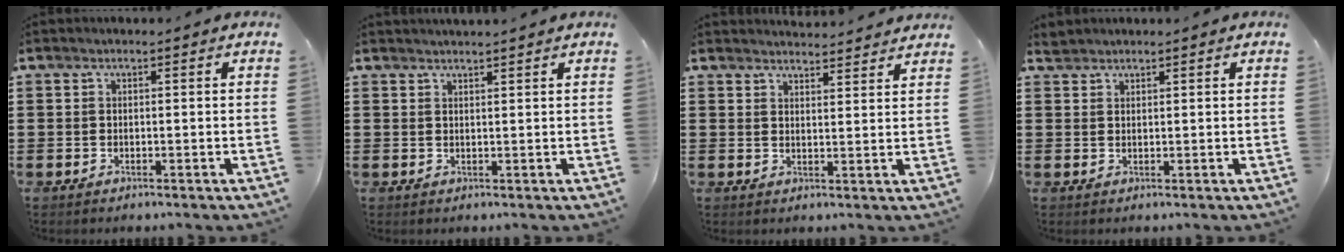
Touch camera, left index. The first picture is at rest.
{"total": 1.1, "force": [1.1, 0.0, 0.0], "torque": [-0.001, -0.002, 0.023]}
{"total": 3.0, "force": [3.0, 0.1, -0.1], "torque": [0.001, -0.016, 0.054]}
{"total": 1.2, "force": [1.2, 0.3, 0.0], "torque": [-0.005, 0.001, 0.024]}